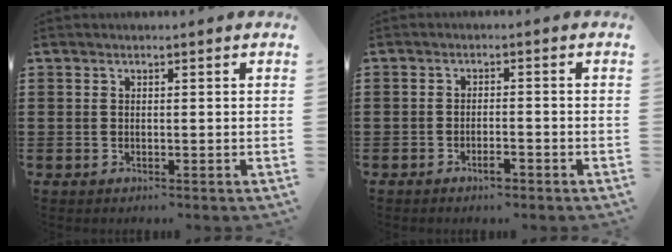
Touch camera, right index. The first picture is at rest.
{"total": 2.3, "force": [-1.6, 0.5, 1.5], "torque": [-0.028, 0.001, -0.031]}